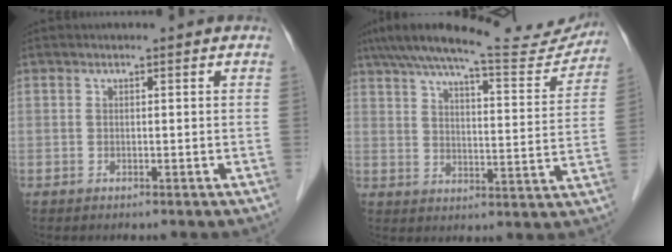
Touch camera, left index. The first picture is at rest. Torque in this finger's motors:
{"motor_torque": [0.89, -1.24, 0.51, 0.10]}